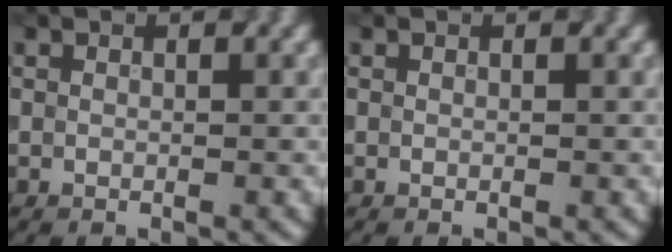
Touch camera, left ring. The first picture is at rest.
{"total": 0.0}